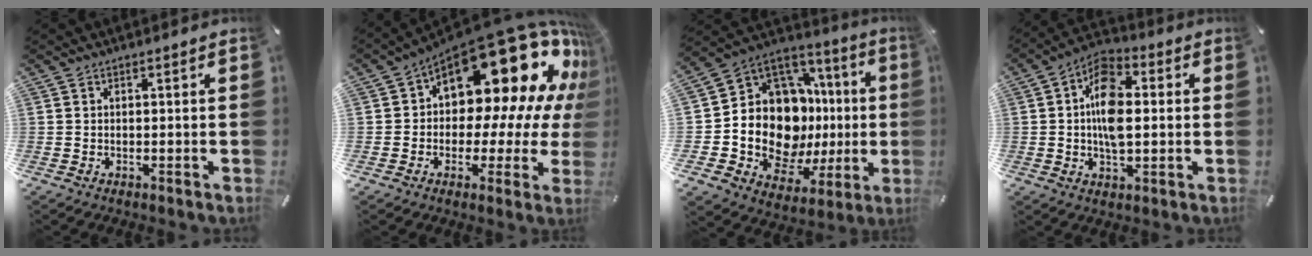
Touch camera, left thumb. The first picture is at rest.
{"total": 24.9, "force": [11.2, 13.2, 17.9], "torque": [-0.245, -0.102, 0.197]}
{"total": 16.6, "force": [-0.3, 12.6, 10.7], "torque": [-0.201, -0.048, 0.007]}
{"total": 10.7, "force": [-0.2, 6.1, 8.8], "torque": [-0.166, 0.002, -0.007]}